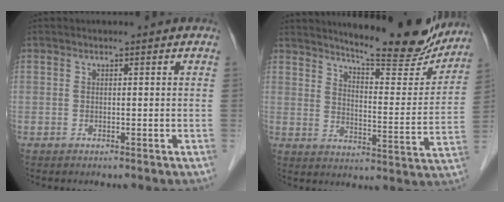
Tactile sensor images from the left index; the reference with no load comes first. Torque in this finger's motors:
{"motor_torque": [0.23, -0.14, 0.49, 0.10]}